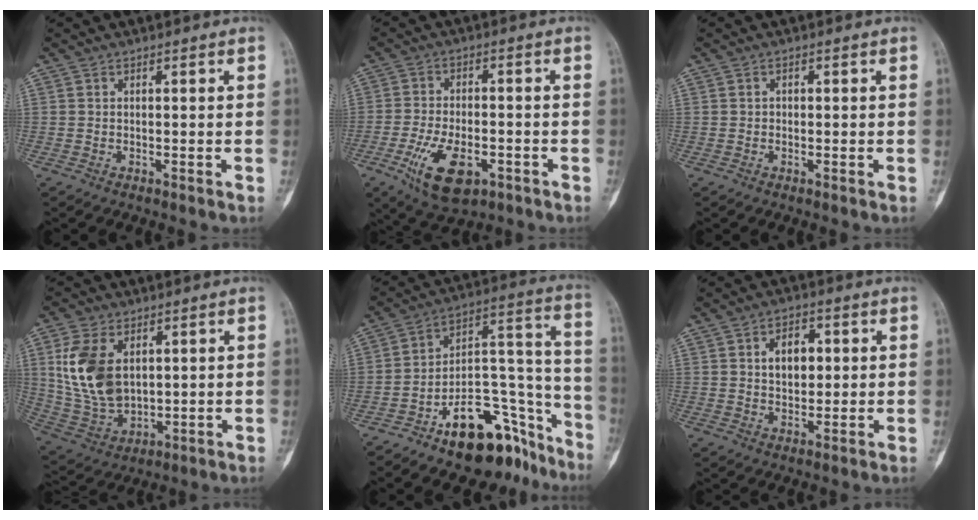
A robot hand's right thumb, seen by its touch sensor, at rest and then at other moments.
{"total": 11.3, "force": [-4.8, 5.8, 8.4], "torque": [-0.150, 0.010, -0.075]}
{"total": 0.6, "force": [0.0, 0.6, 0.2], "torque": [0.001, 0.002, -0.002]}
{"total": 14.1, "force": [3.4, 9.0, 10.3], "torque": [-0.194, -0.013, 0.081]}
{"total": 21.1, "force": [-13.7, 10.2, 12.3], "torque": [-0.117, 0.130, -0.211]}
{"total": 6.6, "force": [1.5, 4.4, 4.7], "torque": [-0.047, -0.002, 0.023]}